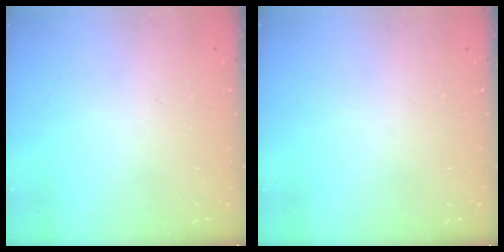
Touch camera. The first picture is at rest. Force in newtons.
{"total": 0.0}